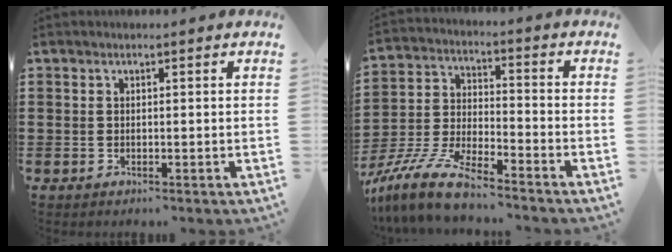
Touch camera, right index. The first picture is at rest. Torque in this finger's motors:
{"motor_torque": [1.86, 0.28, 0.35, 0.18]}